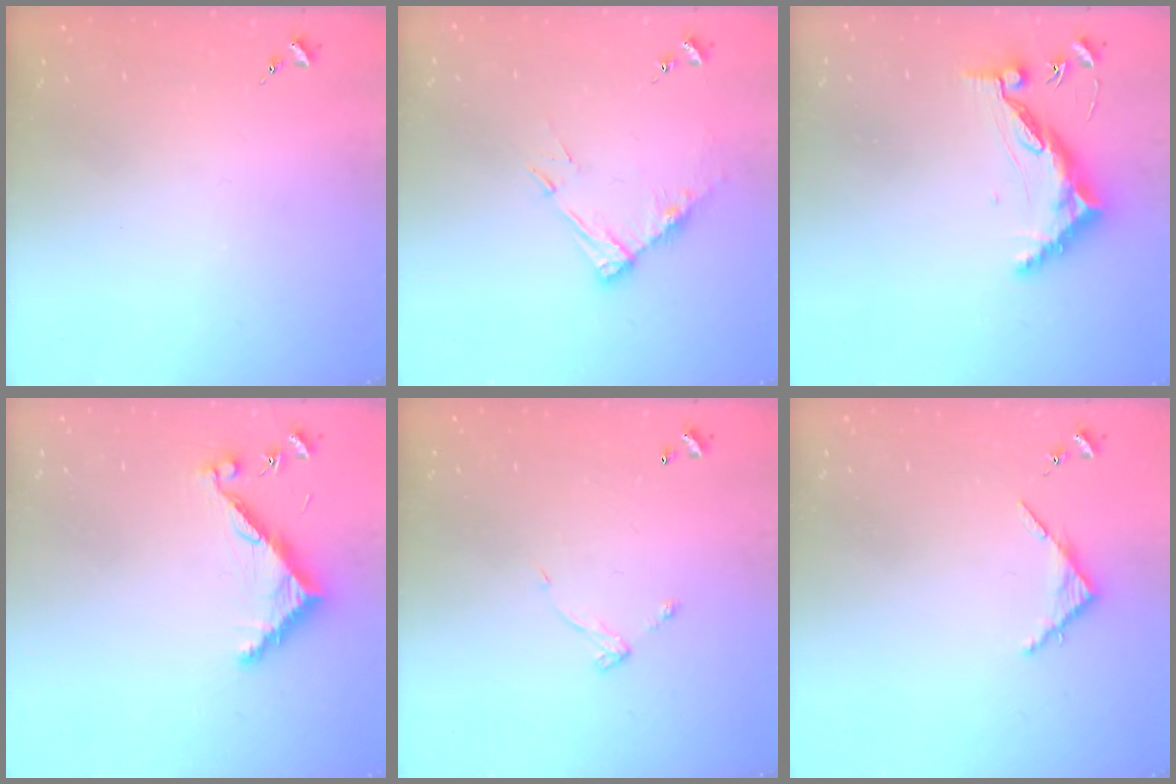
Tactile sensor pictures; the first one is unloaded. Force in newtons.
{"total": 9.1, "press": 9.1, "slide": 0.7}
{"total": 12.1, "press": 12.0, "slide": 1.2}
{"total": 8.0, "press": 7.9, "slide": 0.4}
{"total": 5.4, "press": 5.4, "slide": 0.4}
{"total": 3.8, "press": 3.8, "slide": 0.4}